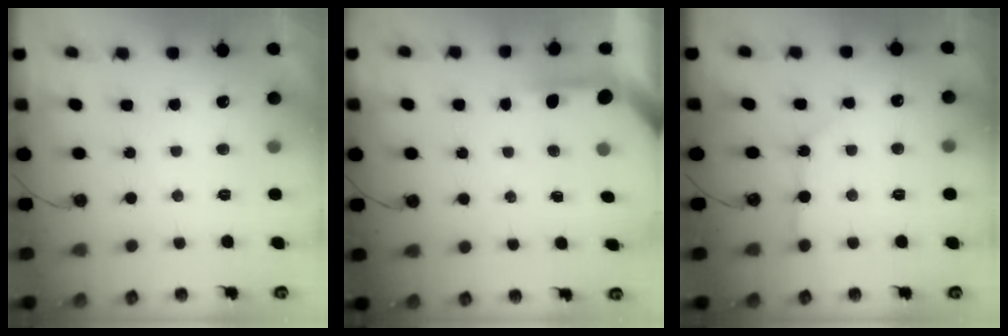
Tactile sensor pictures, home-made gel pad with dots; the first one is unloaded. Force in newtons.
{"total": 3.9, "press": 3.8, "slide": 0.3}
{"total": 3.8, "press": 3.8, "slide": 0.4}